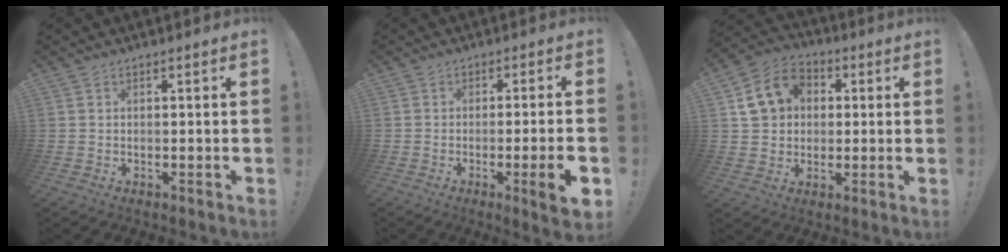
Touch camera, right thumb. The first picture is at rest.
{"total": 8.6, "force": [-2.7, -0.1, 8.1], "torque": [-0.119, -0.001, -0.043]}
{"total": 12.7, "force": [3.6, 10.7, 5.8], "torque": [-0.088, 0.005, 0.079]}